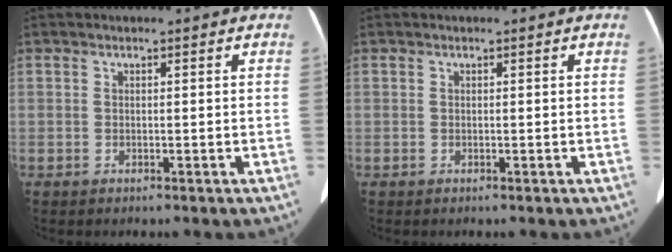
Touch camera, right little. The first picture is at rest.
{"total": 0.0}